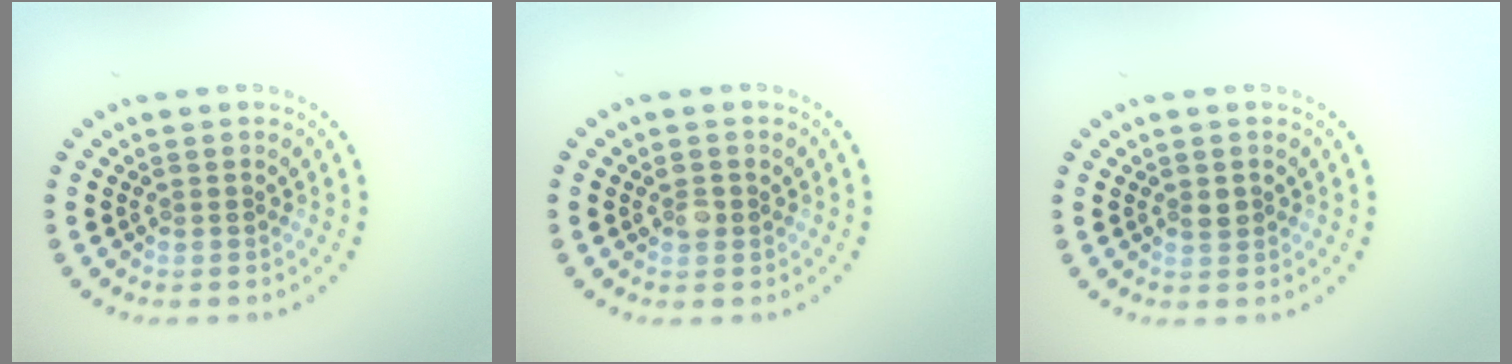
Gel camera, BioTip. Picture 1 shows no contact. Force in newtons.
{"total": 1.4, "press": 1.4, "slide": 0.4}
{"total": 0.8, "press": 0.8, "slide": 0.1}